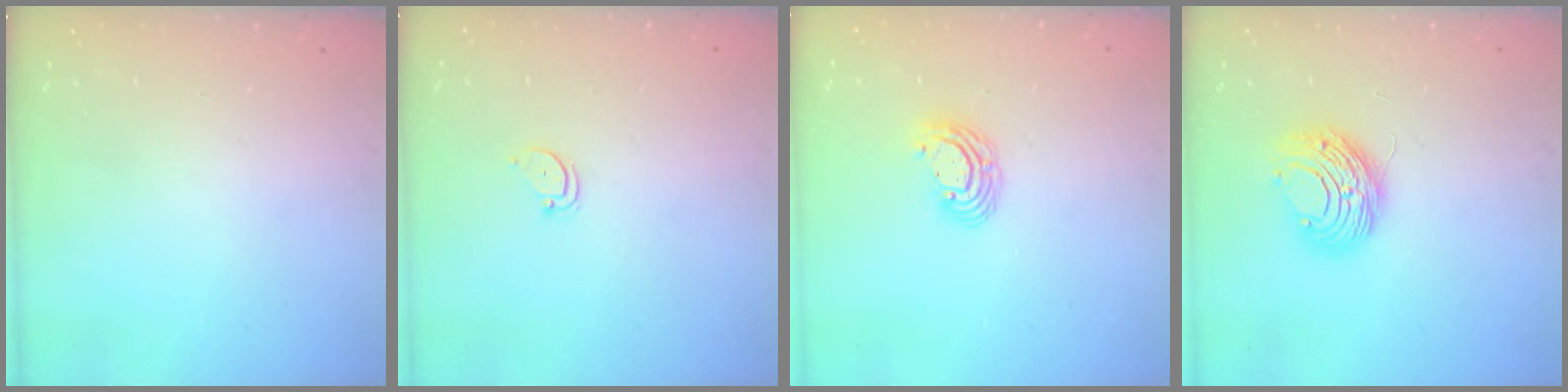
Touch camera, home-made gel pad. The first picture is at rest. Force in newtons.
{"total": 2.3, "press": 2.3, "slide": 0.2}
{"total": 7.3, "press": 7.1, "slide": 1.3}
{"total": 8.8, "press": 8.8, "slide": 0.3}